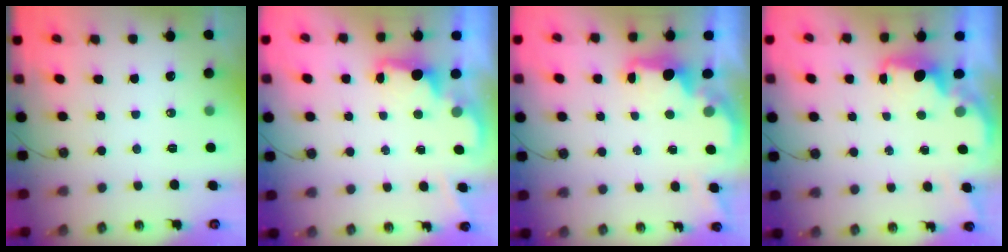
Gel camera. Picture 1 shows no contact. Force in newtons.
{"total": 1.5, "press": 1.4, "slide": 0.7}
{"total": 2.2, "press": 2.0, "slide": 0.8}
{"total": 2.0, "press": 1.9, "slide": 0.7}